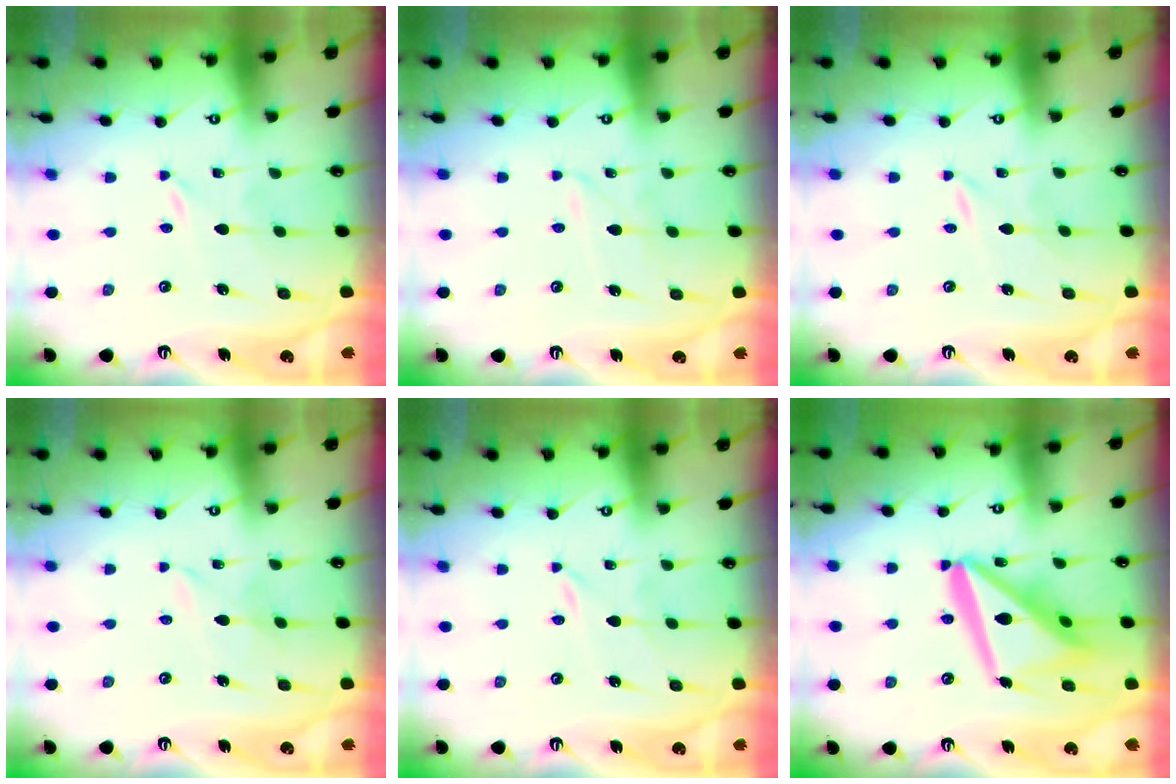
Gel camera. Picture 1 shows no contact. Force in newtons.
{"total": 2.6, "press": 2.5, "slide": 0.4}
{"total": 0.0}
{"total": 1.7, "press": 1.6, "slide": 0.1}
{"total": 0.0}
{"total": 18.5, "press": 18.3, "slide": 2.2}